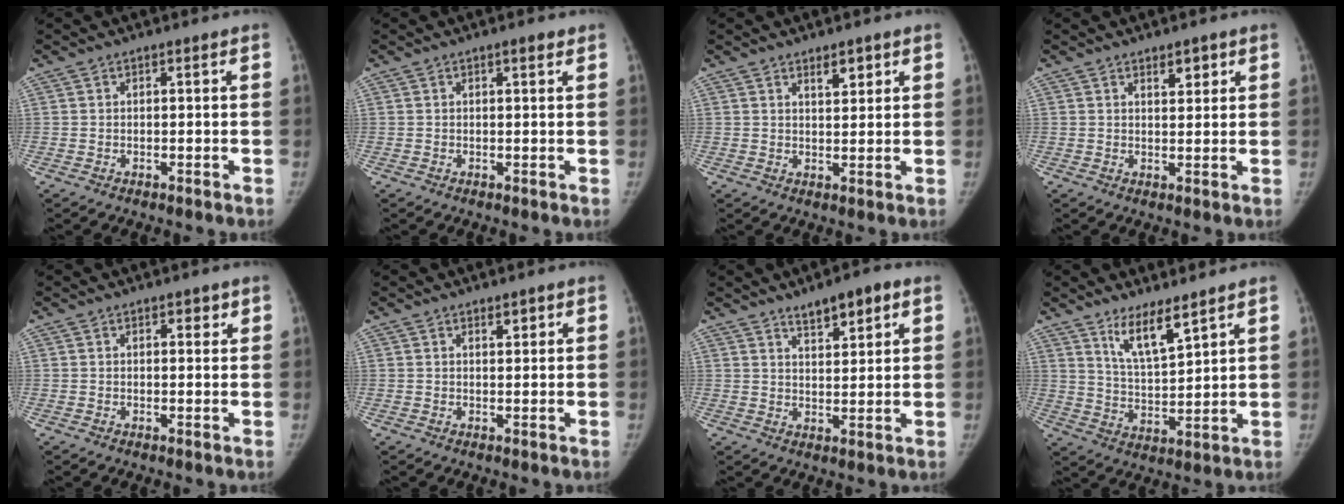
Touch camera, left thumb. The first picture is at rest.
{"total": 1.4, "force": [0.9, 0.4, 1.0], "torque": [-0.013, -0.003, 0.011]}
{"total": 3.4, "force": [2.2, 1.4, 2.2], "torque": [-0.019, -0.015, 0.035]}
{"total": 3.1, "force": [1.9, 1.4, 1.9], "torque": [-0.013, -0.012, 0.030]}
{"total": 1.9, "force": [1.2, 0.9, 1.2], "torque": [-0.004, -0.006, 0.015]}
{"total": 1.7, "force": [1.2, 0.7, 1.0], "torque": [-0.008, -0.007, 0.017]}
{"total": 6.8, "force": [4.5, 2.2, 4.7], "torque": [-0.058, -0.024, 0.068]}
{"total": 8.4, "force": [6.0, 2.0, 5.5], "torque": [-0.093, -0.052, 0.118]}